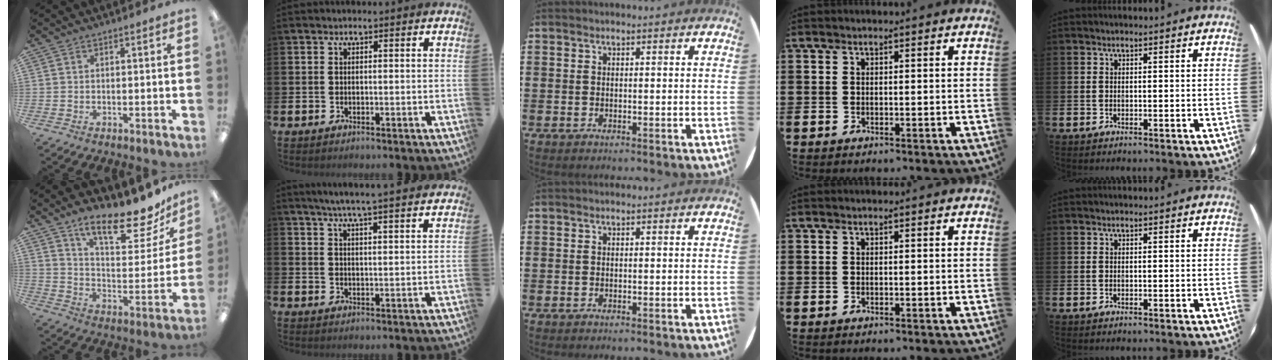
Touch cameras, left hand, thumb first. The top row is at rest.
{"thumb": {"total": 18.2, "force": [14.2, 5.3, 10.1], "torque": [-0.155, -0.101, 0.238]}, "index": {"total": 5.4, "force": [5.2, -0.9, 1.4], "torque": [-0.048, -0.023, 0.092]}}